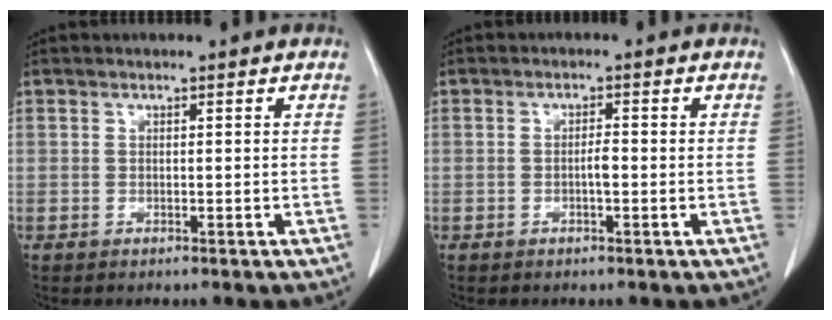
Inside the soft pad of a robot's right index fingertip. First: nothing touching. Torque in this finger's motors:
{"motor_torque": [0.59, 0.29, 0.22, 0.05]}